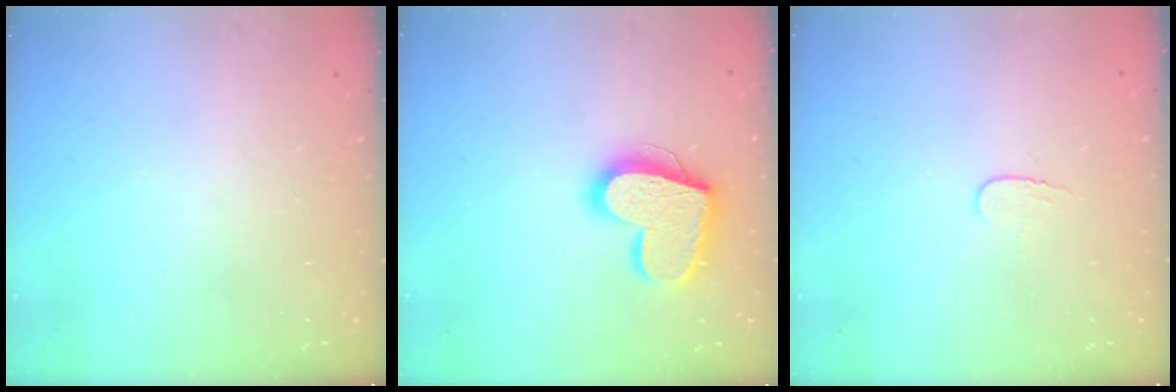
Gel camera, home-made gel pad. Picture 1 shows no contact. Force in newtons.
{"total": 17.7, "press": 17.7, "slide": 1.5}
{"total": 3.8, "press": 3.8, "slide": 0.4}